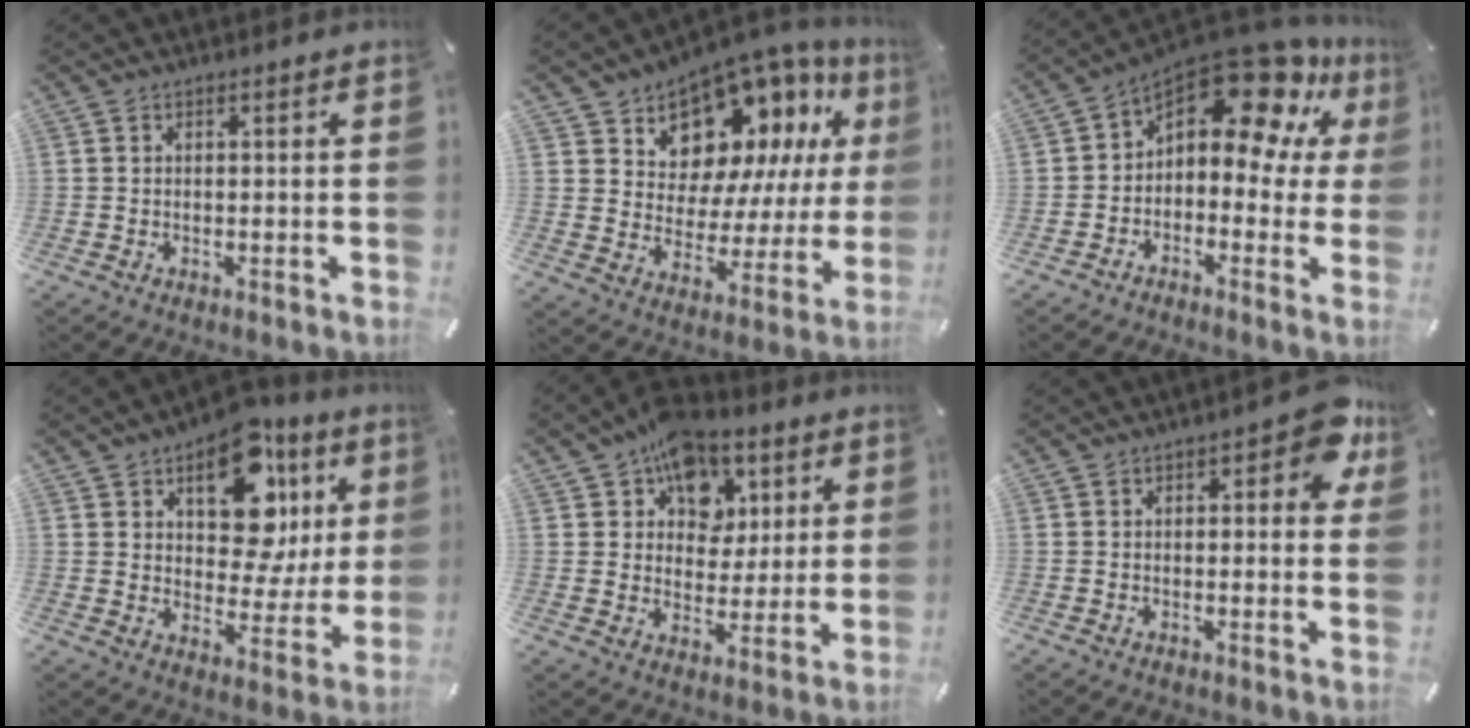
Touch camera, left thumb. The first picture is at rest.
{"total": 12.3, "force": [9.0, 7.8, 3.2], "torque": [-0.059, -0.093, 0.163]}
{"total": 15.8, "force": [9.7, 7.4, 10.0], "torque": [-0.152, -0.076, 0.166]}
{"total": 16.8, "force": [9.1, 9.9, 10.1], "torque": [-0.136, -0.063, 0.156]}
{"total": 12.1, "force": [6.1, 9.5, 4.5], "torque": [-0.064, -0.041, 0.110]}
{"total": 8.0, "force": [2.7, 3.7, 6.5], "torque": [-0.069, -0.012, 0.040]}